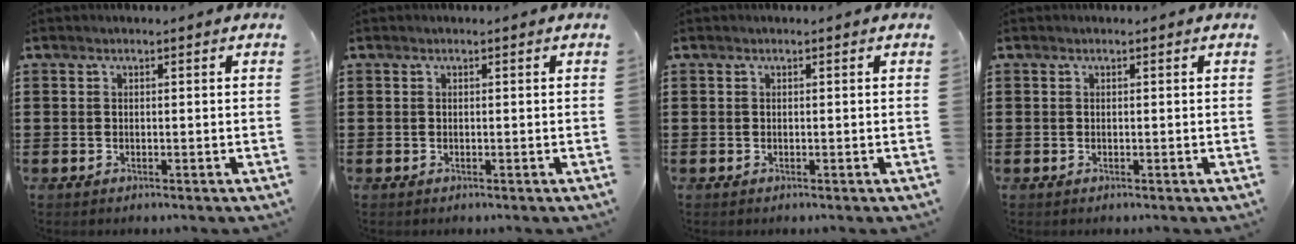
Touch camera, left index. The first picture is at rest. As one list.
[{"total": 0.0}, {"total": 0.0}, {"total": 0.0}]